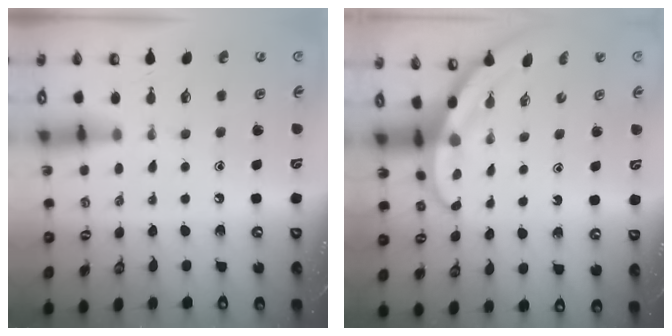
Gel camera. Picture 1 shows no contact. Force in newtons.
{"total": 3.0, "press": 3.0, "slide": 0.2}